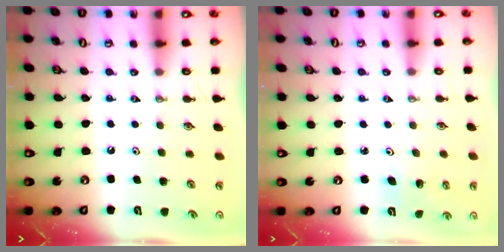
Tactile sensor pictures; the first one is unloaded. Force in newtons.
{"total": 2.6, "press": 2.5, "slide": 0.9}